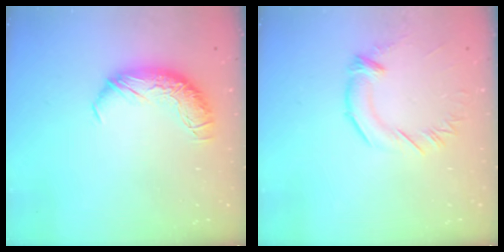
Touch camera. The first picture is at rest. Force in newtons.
{"total": 2.3, "press": 2.3, "slide": 0.6}